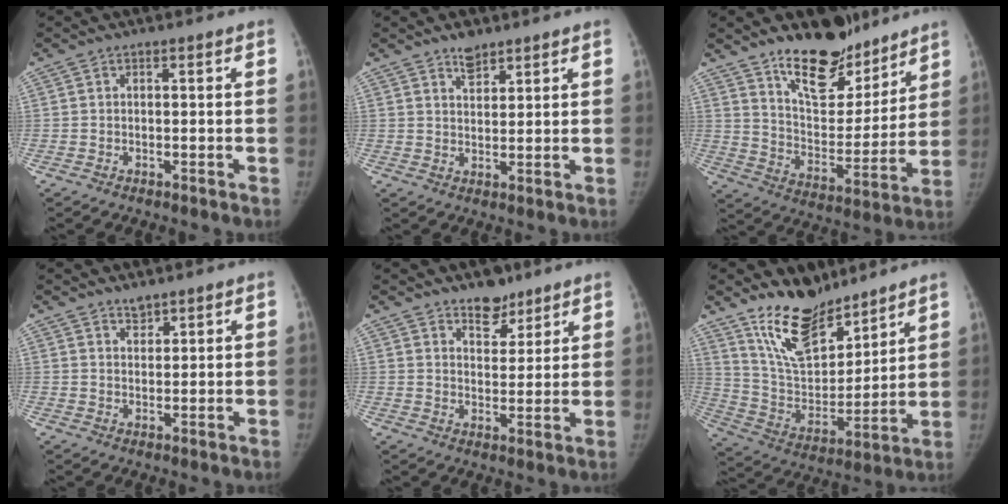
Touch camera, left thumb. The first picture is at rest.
{"total": 3.7, "force": [3.0, 1.7, 1.5], "torque": [-0.011, -0.022, 0.052]}
{"total": 18.0, "force": [13.5, 8.2, 8.6], "torque": [-0.079, -0.100, 0.219]}
{"total": 2.4, "force": [2.0, 1.1, 0.7], "torque": [0.001, -0.017, 0.034]}
{"total": 6.4, "force": [4.9, 3.4, 2.4], "torque": [-0.007, -0.034, 0.079]}
{"total": 16.9, "force": [13.0, 7.5, 7.8], "torque": [-0.090, -0.085, 0.245]}